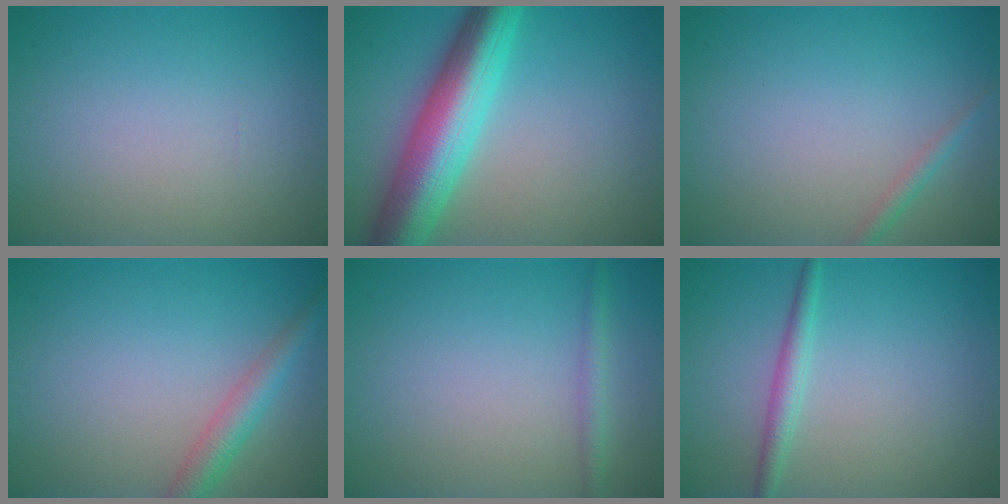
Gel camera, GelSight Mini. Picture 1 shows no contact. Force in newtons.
{"total": 9.2, "press": 9.2, "slide": 0.3}
{"total": 1.2, "press": 1.2, "slide": 0.0}
{"total": 2.9, "press": 2.9, "slide": 0.2}
{"total": 1.4, "press": 1.4, "slide": 0.1}
{"total": 1.9, "press": 1.9, "slide": 0.1}